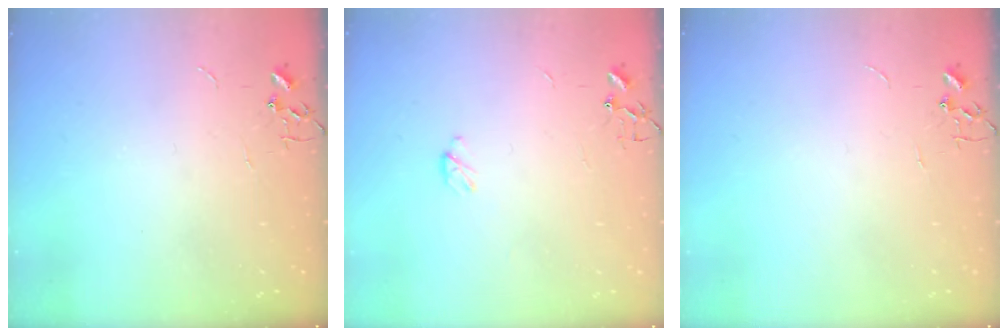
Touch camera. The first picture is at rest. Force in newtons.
{"total": 3.3, "press": 3.2, "slide": 0.5}
{"total": 0.0}